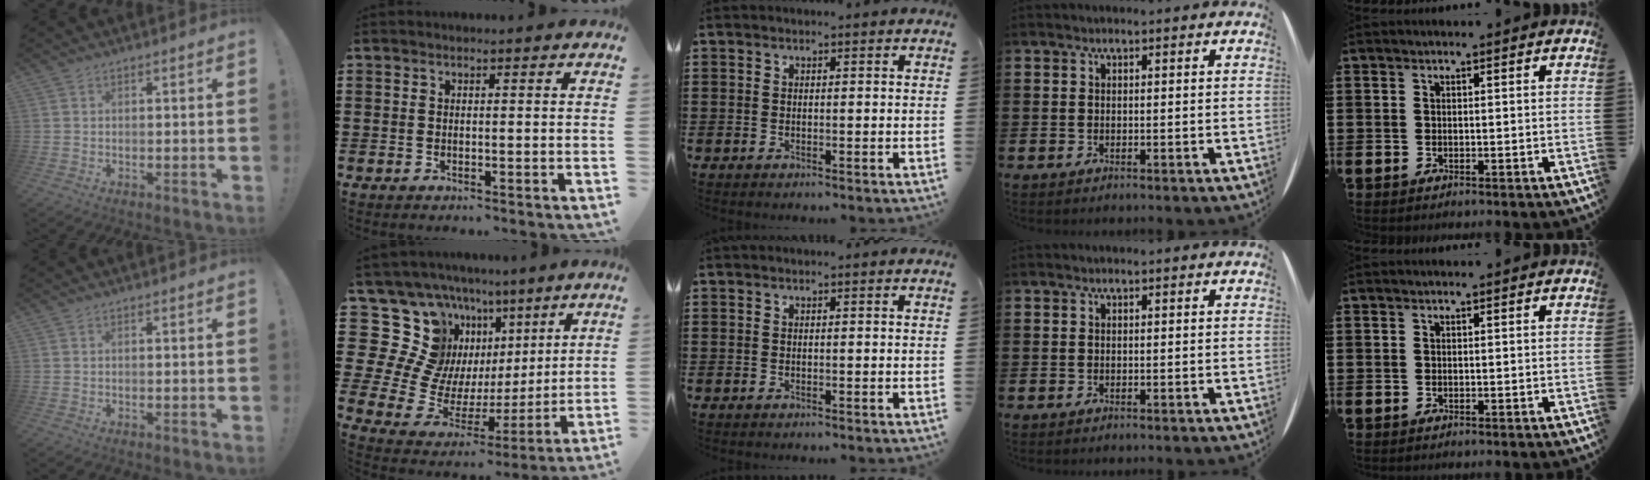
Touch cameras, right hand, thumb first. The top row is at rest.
{"index": {"total": 14.5, "force": [3.9, 13.1, 4.9], "torque": [-0.165, -0.048, 0.092]}}